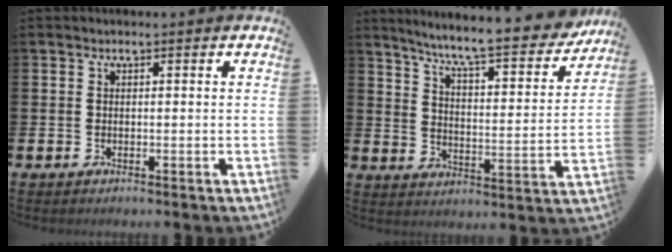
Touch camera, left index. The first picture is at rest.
{"total": 8.7, "force": [7.8, 0.5, 3.8], "torque": [-0.094, -0.063, 0.126]}